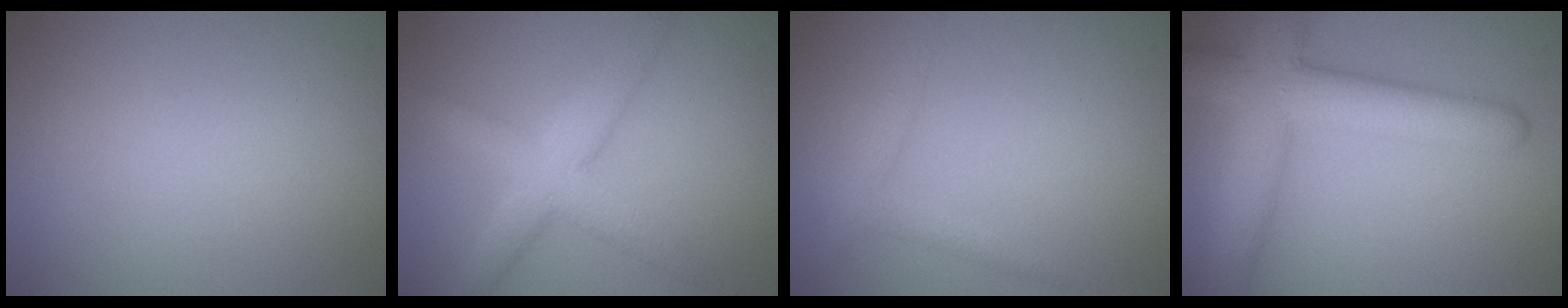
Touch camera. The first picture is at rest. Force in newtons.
{"total": 4.5, "press": 4.5, "slide": 0.0}
{"total": 1.8, "press": 1.8, "slide": 0.1}
{"total": 7.5, "press": 7.5, "slide": 0.3}